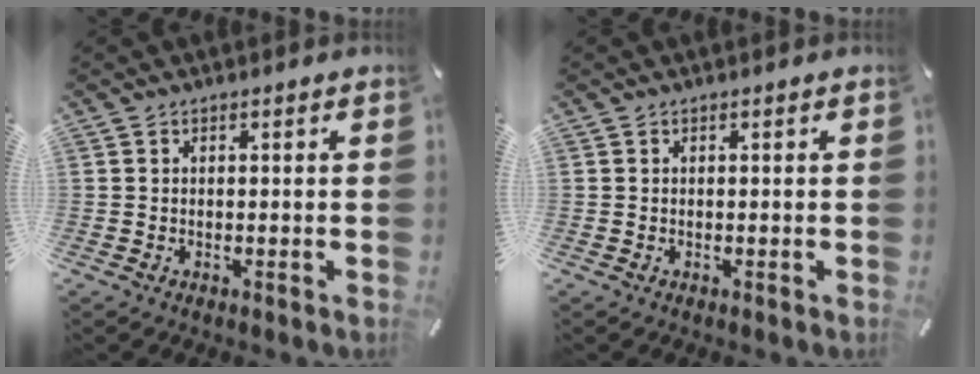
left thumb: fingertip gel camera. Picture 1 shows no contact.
{"total": 0.0}